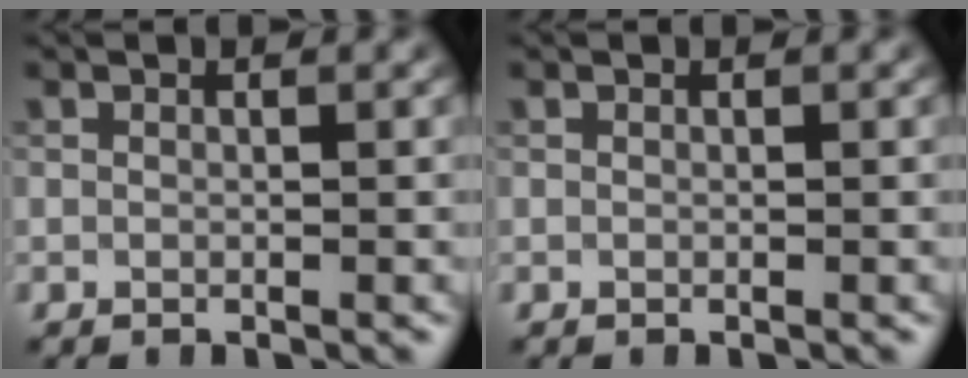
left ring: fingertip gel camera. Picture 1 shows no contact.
{"total": 0.0}